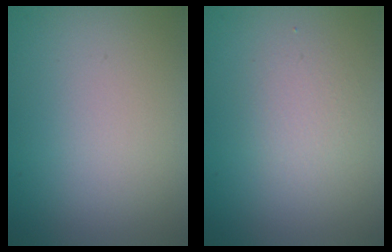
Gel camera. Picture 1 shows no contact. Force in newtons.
{"total": 1.7, "press": 1.7, "slide": 0.1}